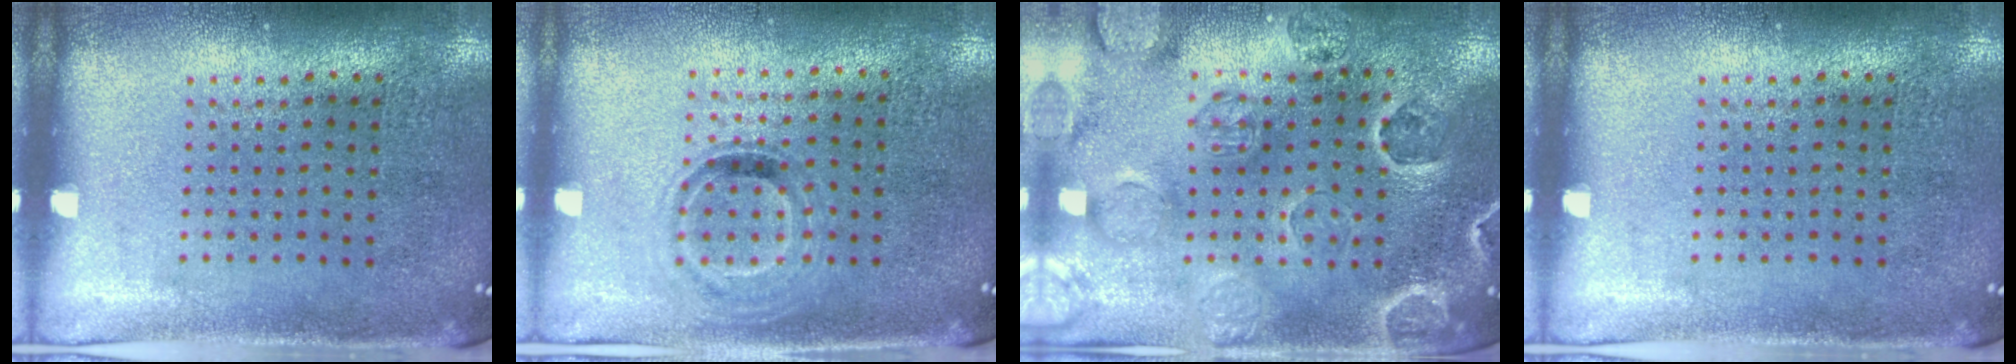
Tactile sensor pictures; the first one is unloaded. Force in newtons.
{"total": 0.9, "press": 0.8, "slide": 0.3}
{"total": 2.6, "press": 2.5, "slide": 0.6}
{"total": 0.0}